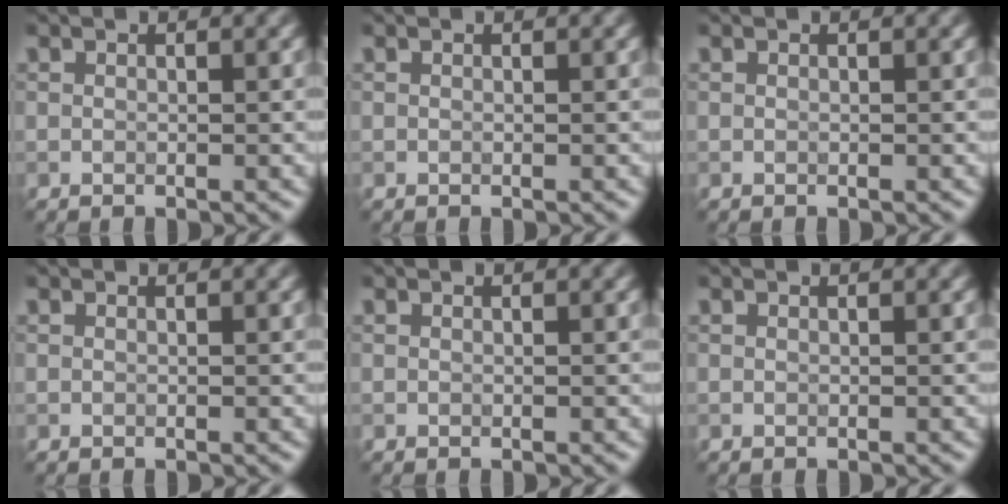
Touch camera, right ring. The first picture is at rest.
{"total": 0.0}
{"total": 0.0}
{"total": 0.0}
{"total": 0.0}
{"total": 0.0}